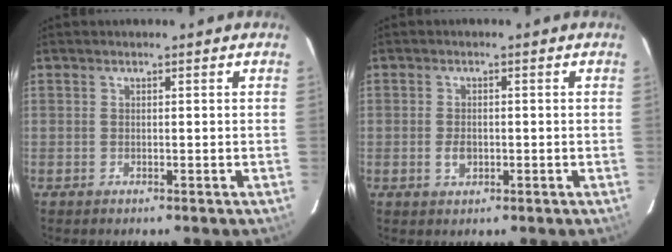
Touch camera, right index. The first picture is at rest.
{"total": 2.7, "force": [-0.7, 1.9, 1.8], "torque": [-0.034, 0.000, -0.011]}